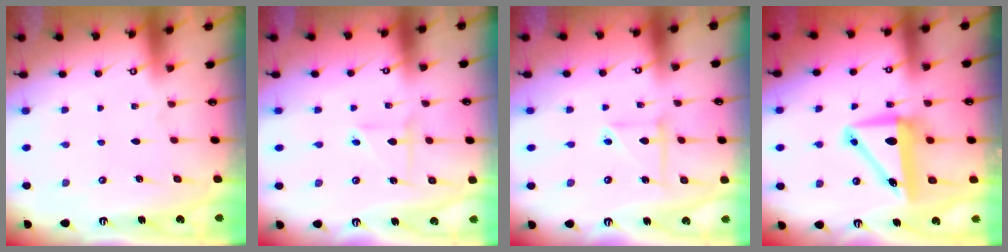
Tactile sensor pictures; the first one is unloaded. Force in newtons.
{"total": 3.3, "press": 3.3, "slide": 0.3}
{"total": 6.1, "press": 6.1, "slide": 0.4}
{"total": 8.8, "press": 8.6, "slide": 2.0}